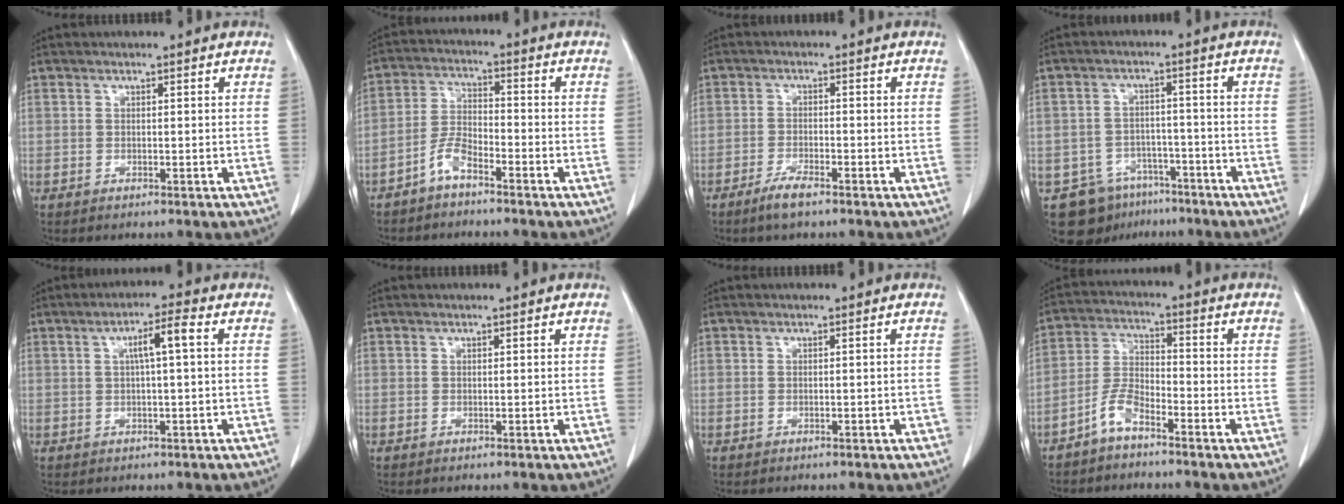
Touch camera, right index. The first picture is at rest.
{"total": 4.5, "force": [-3.4, 1.4, 2.5], "torque": [-0.056, 0.005, -0.072]}
{"total": 3.4, "force": [-2.5, 0.4, 2.2], "torque": [-0.047, -0.003, -0.050]}
{"total": 9.3, "force": [-6.0, 6.9, 1.8], "torque": [-0.030, 0.017, -0.086]}
{"total": 4.5, "force": [1.0, 0.2, 4.4], "torque": [-0.077, 0.010, 0.015]}
{"total": 0.0}
{"total": 0.8, "force": [-0.4, 0.4, 0.5], "torque": [0.000, 0.002, -0.005]}
{"total": 5.2, "force": [-3.9, 1.8, 2.8], "torque": [-0.067, 0.005, -0.083]}